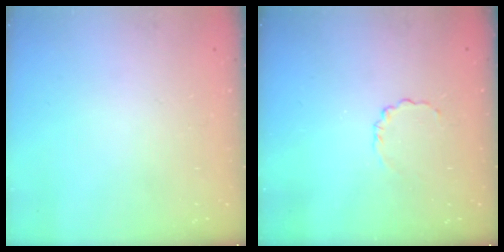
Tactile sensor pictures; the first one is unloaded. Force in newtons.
{"total": 3.1, "press": 2.9, "slide": 1.1}